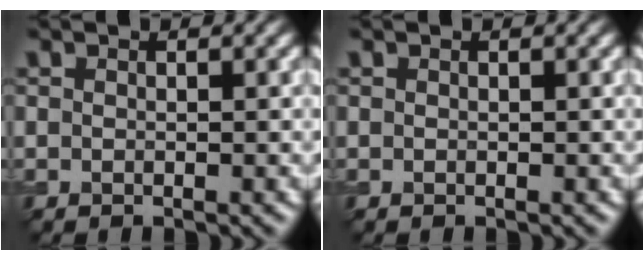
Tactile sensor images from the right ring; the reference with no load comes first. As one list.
[{"total": 0.0}]